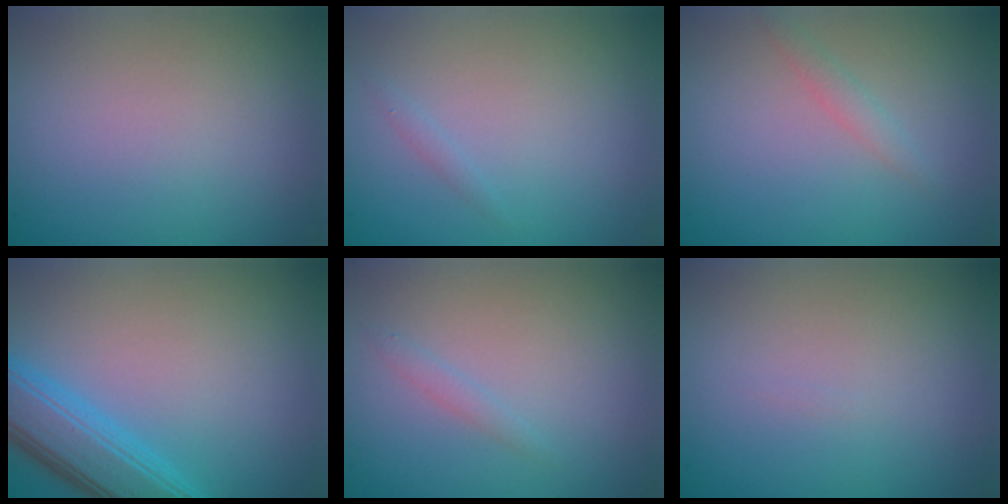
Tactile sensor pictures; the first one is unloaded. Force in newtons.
{"total": 0.5, "press": 0.5, "slide": 0.0}
{"total": 1.1, "press": 1.1, "slide": 0.1}
{"total": 5.7, "press": 5.7, "slide": 0.1}
{"total": 0.8, "press": 0.8, "slide": 0.0}
{"total": 0.0}